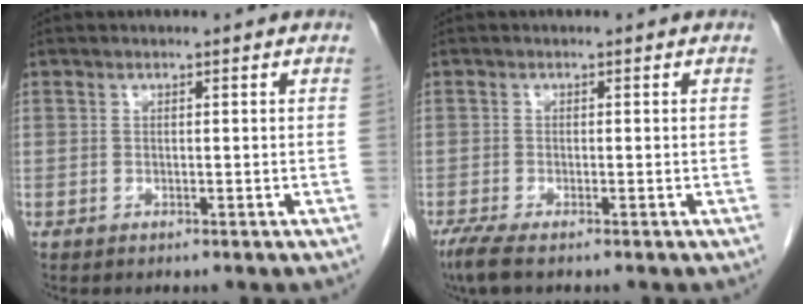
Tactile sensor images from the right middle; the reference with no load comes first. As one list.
[{"total": 3.0, "force": [-2.2, 0.2, 2.0], "torque": [-0.045, -0.011, -0.045]}]